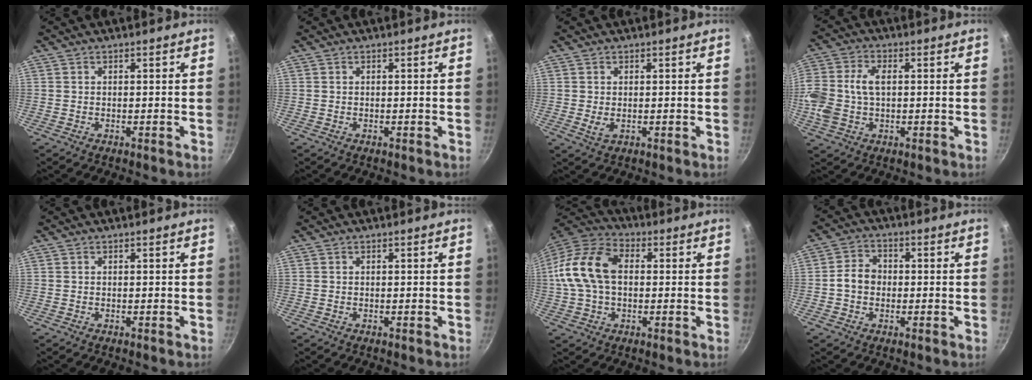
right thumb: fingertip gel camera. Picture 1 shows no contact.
{"total": 0.0}
{"total": 1.8, "force": [0.1, 1.0, 1.5], "torque": [-0.027, -0.004, 0.004]}
{"total": 10.8, "force": [0.3, 7.0, 8.2], "torque": [-0.172, 0.018, -0.001]}
{"total": 0.0}
{"total": 0.0}
{"total": 15.6, "force": [1.1, 10.4, 11.6], "torque": [-0.212, 0.034, 0.005]}
{"total": 5.1, "force": [-0.6, 4.2, 2.8], "torque": [-0.028, 0.018, -0.019]}